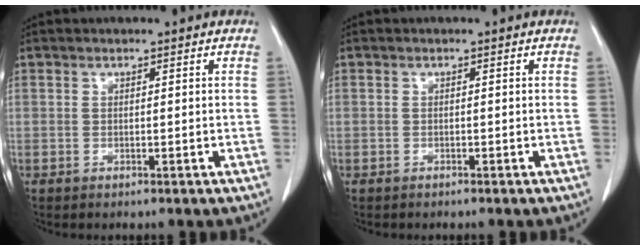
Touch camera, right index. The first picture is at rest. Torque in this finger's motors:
{"motor_torque": [-0.34, -0.07, -0.70, -0.21]}